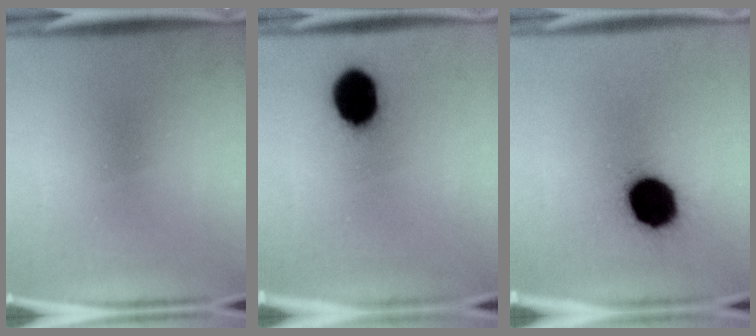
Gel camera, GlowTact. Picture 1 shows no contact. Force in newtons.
{"total": 13.0}
{"total": 16.7}